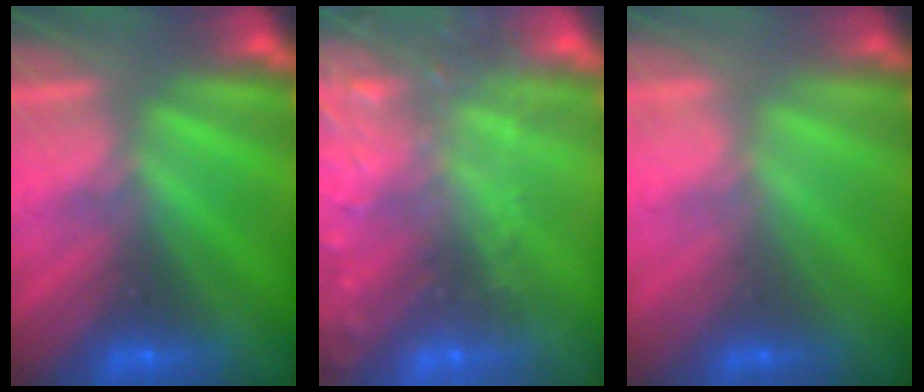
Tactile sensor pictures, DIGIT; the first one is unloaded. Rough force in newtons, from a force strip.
{"total": 6.5}
{"total": 1.9}